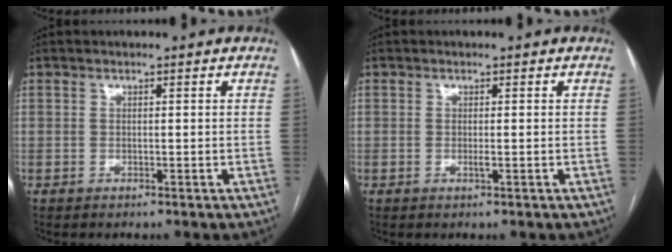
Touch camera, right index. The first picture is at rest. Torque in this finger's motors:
{"motor_torque": [0.65, 0.05, 0.02, 0.03]}